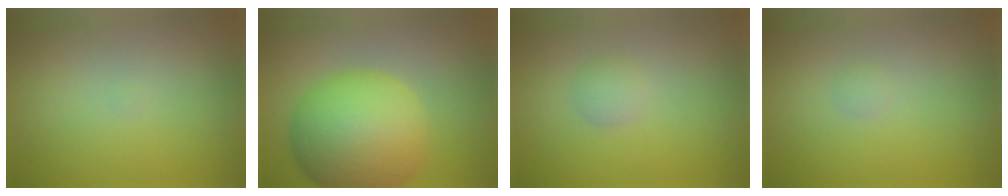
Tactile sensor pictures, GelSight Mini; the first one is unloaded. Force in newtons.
{"total": 12.0, "press": 11.9, "slide": 0.2}
{"total": 1.5, "press": 1.4, "slide": 0.1}
{"total": 0.6, "press": 0.6, "slide": 0.0}